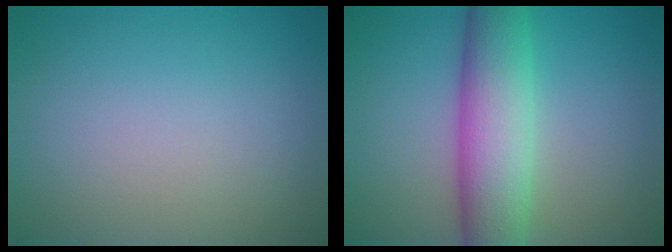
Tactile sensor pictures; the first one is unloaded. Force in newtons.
{"total": 7.7, "press": 7.7, "slide": 0.3}